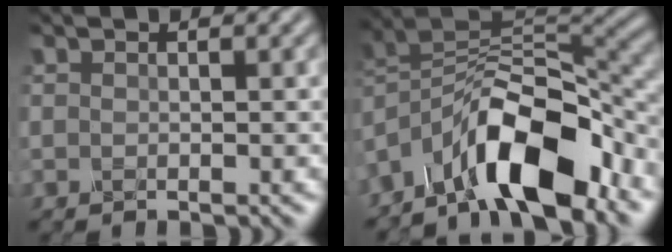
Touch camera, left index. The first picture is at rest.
{"total": 9.7, "force": [-6.8, 3.1, 6.2], "torque": [-0.089, 0.013, -0.126]}